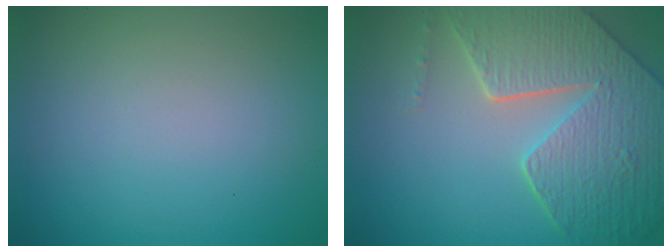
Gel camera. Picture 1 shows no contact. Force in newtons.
{"total": 8.4, "press": 6.0, "slide": 5.8}